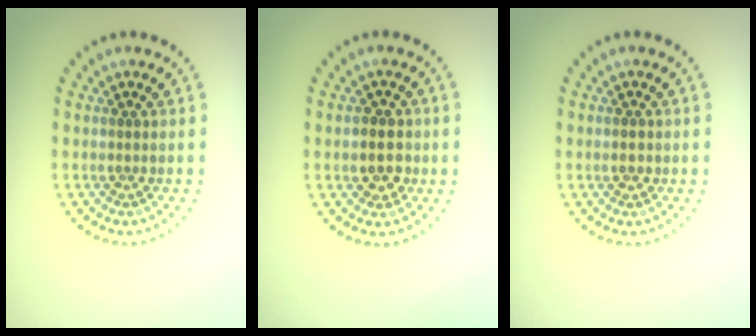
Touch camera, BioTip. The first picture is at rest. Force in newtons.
{"total": 2.8, "press": 2.7, "slide": 0.7}
{"total": 1.4, "press": 1.4, "slide": 0.2}